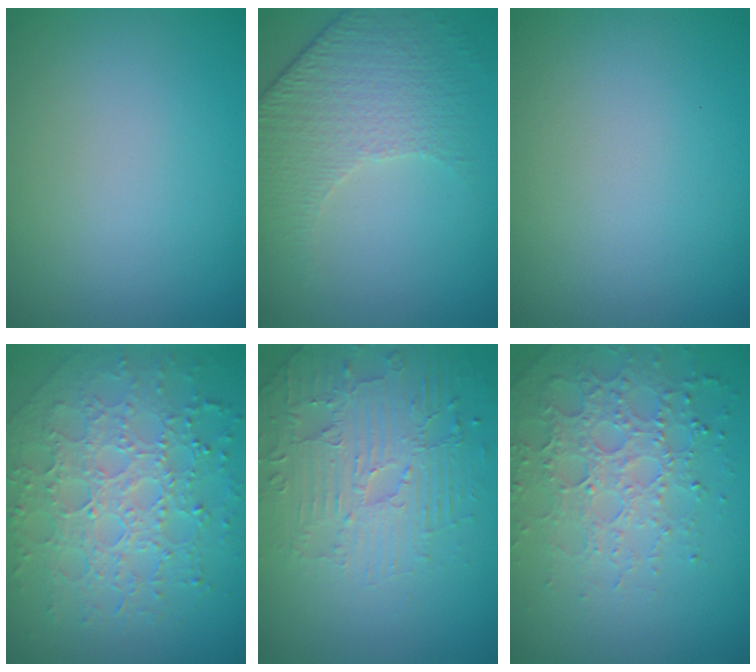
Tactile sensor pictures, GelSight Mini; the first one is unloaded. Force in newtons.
{"total": 4.9, "press": 3.6, "slide": 3.3}
{"total": 0.0}
{"total": 7.2, "press": 5.2, "slide": 5.0}
{"total": 4.7, "press": 4.0, "slide": 2.5}
{"total": 4.1, "press": 3.9, "slide": 1.2}